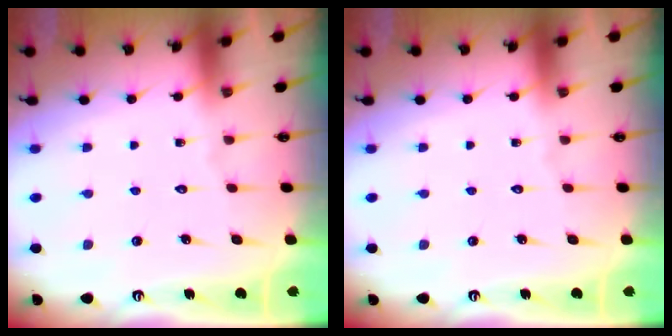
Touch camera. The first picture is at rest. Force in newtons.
{"total": 0.0}